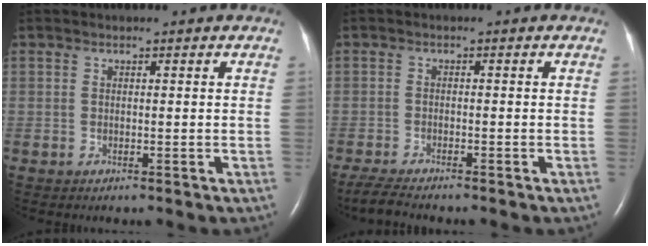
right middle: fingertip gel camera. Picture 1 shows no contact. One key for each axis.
{"total": 4.4, "fx": -3.9, "fy": 0.2, "fz": 2.0, "tx": -0.046, "ty": -0.019, "tz": -0.068}